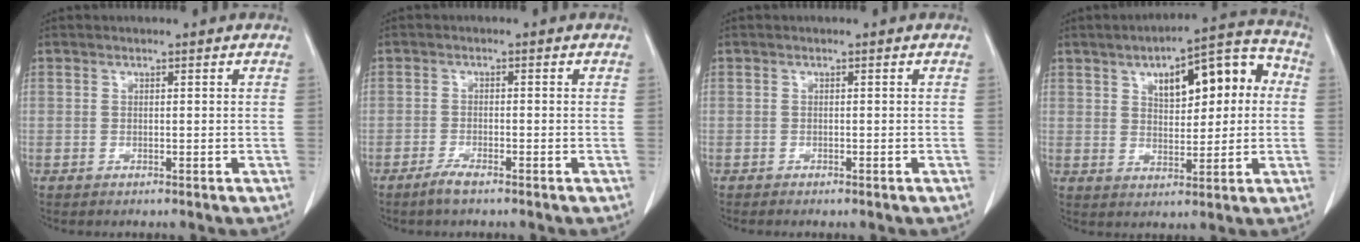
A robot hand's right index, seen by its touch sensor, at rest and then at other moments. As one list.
[{"total": 2.5, "force": [-1.9, 0.2, 1.5], "torque": [-0.036, -0.003, -0.039]}, {"total": 0.5, "force": [-0.5, 0.2, 0.2], "torque": [-0.006, -0.001, -0.008]}, {"total": 13.2, "force": [3.3, 5.3, 11.6], "torque": [-0.153, 0.042, 0.051]}]